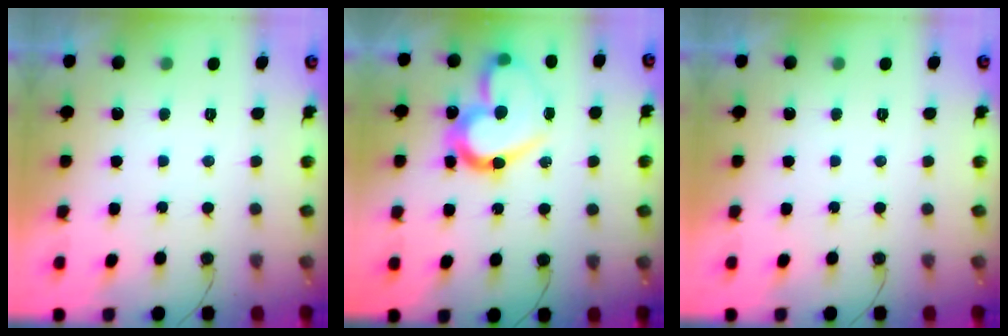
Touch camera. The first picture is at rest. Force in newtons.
{"total": 17.6, "press": 17.5, "slide": 1.6}
{"total": 0.0}